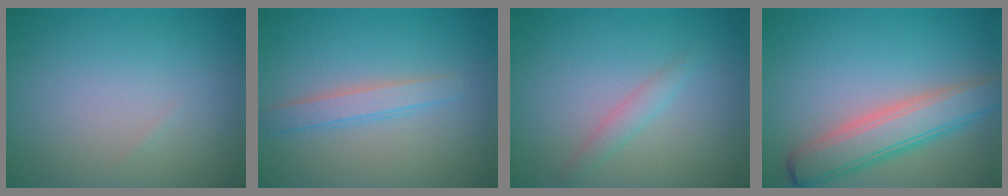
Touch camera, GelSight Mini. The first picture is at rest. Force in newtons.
{"total": 2.1, "press": 2.1, "slide": 0.0}
{"total": 1.4, "press": 1.4, "slide": 0.1}
{"total": 5.3, "press": 5.3, "slide": 0.1}